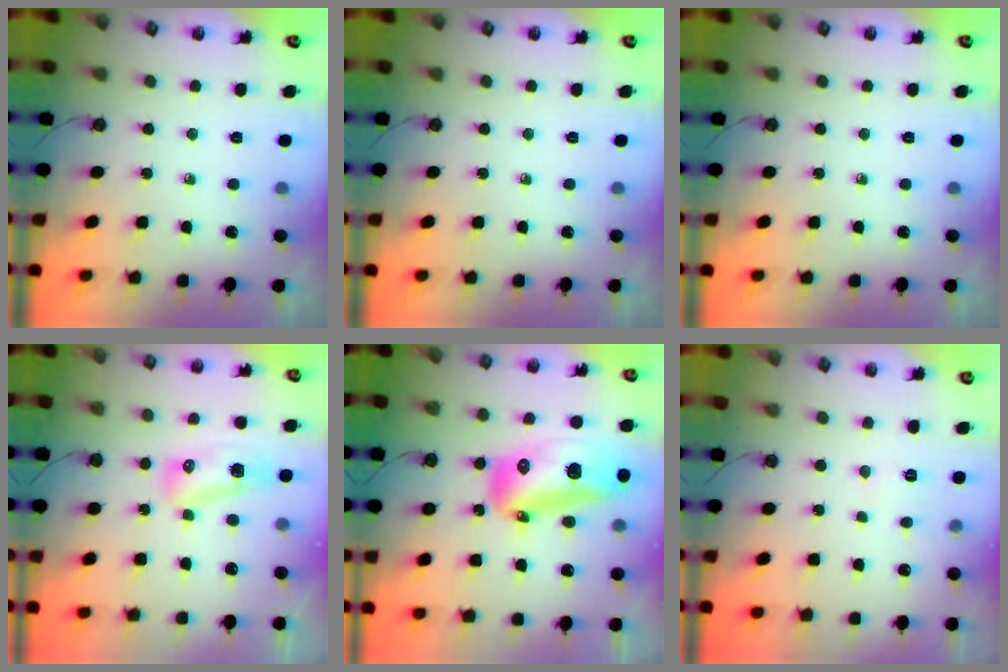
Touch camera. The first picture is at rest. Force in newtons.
{"total": 0.0}
{"total": 0.0}
{"total": 8.9, "press": 8.5, "slide": 2.3}
{"total": 21.7, "press": 21.5, "slide": 3.2}
{"total": 4.4, "press": 4.3, "slide": 1.1}